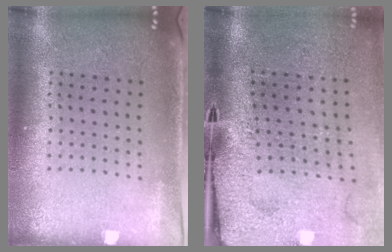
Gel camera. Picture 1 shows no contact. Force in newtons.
{"total": 3.6, "press": 3.0, "slide": 1.9}